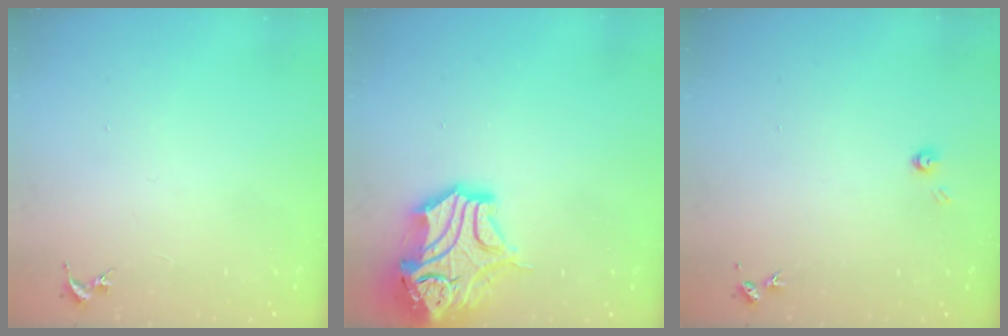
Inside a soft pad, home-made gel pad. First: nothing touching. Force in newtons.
{"total": 17.4, "press": 17.2, "slide": 2.6}
{"total": 3.3, "press": 3.3, "slide": 0.2}